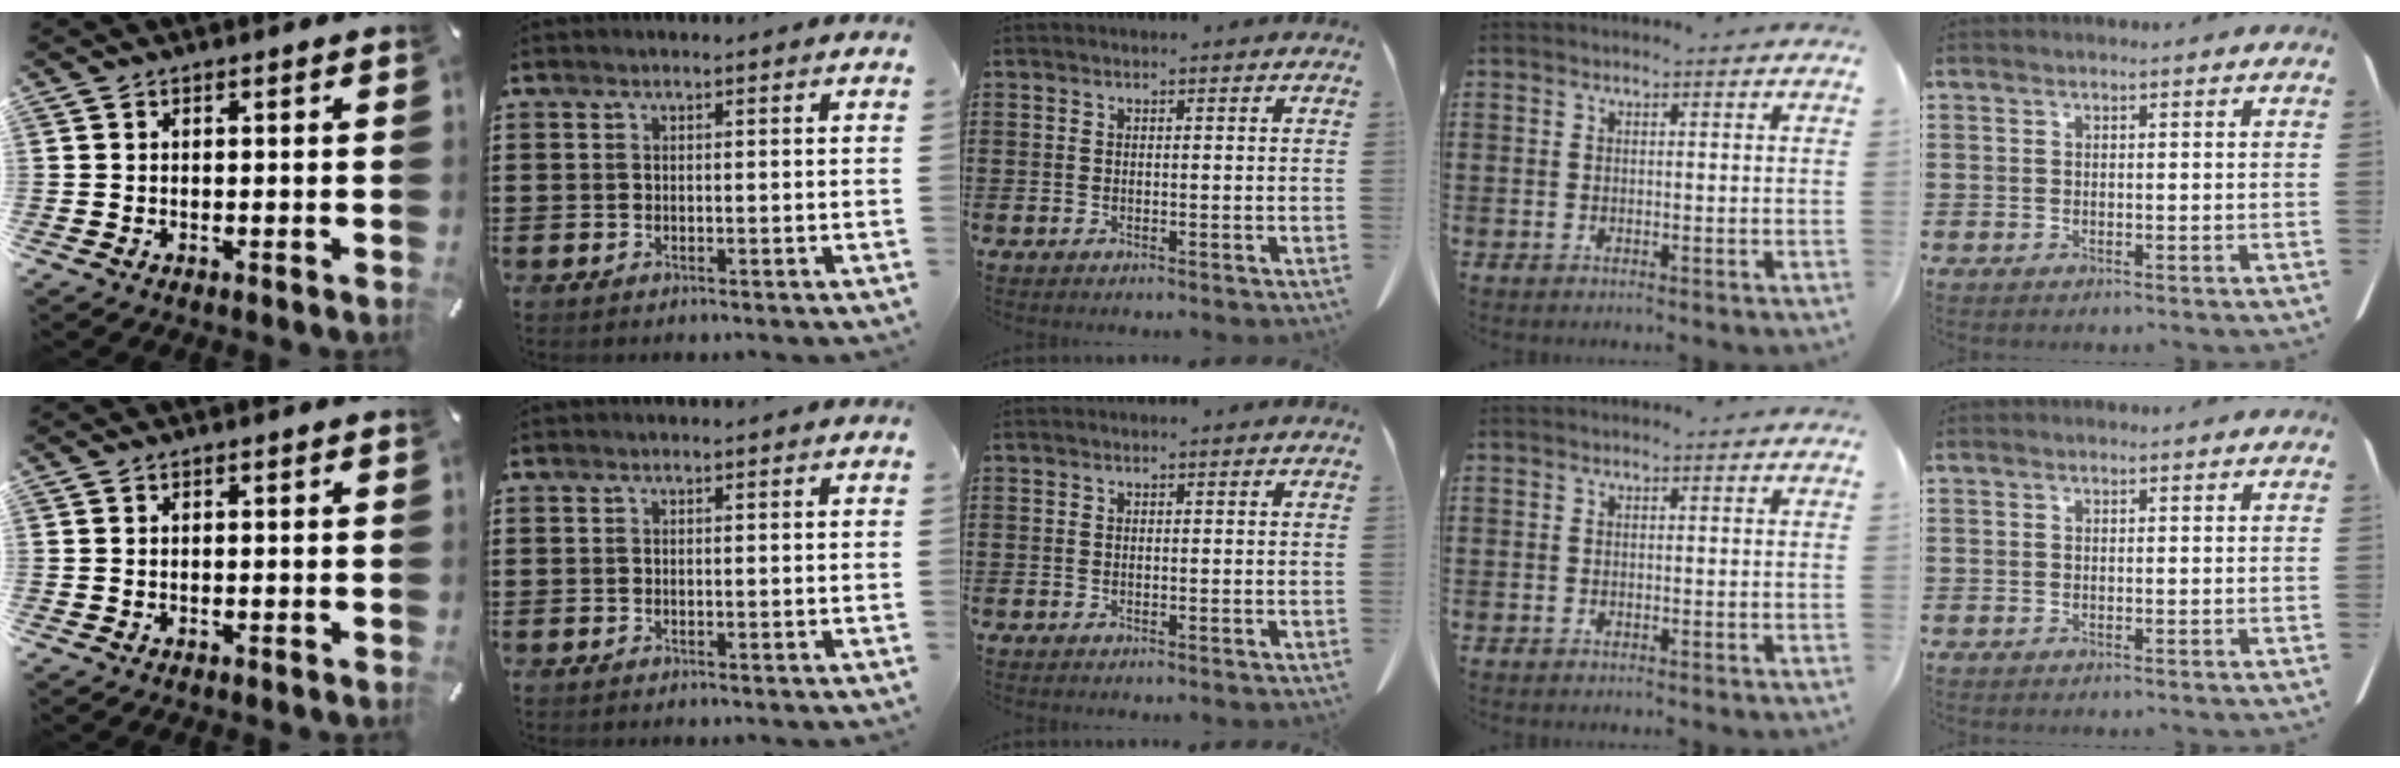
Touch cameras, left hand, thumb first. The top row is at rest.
{}